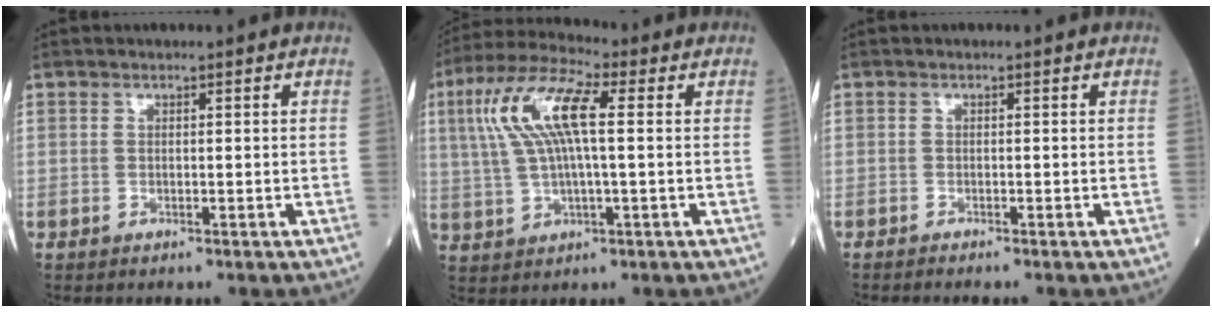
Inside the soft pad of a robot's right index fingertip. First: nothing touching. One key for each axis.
{"total": 11.2, "fx": 2.3, "fy": 2.5, "fz": 10.7, "tx": -0.234, "ty": 0.023, "tz": 0.043}
{"total": 1.2, "fx": -1.1, "fy": -0.2, "fz": 0.6, "tx": -0.010, "ty": 0.001, "tz": -0.017}